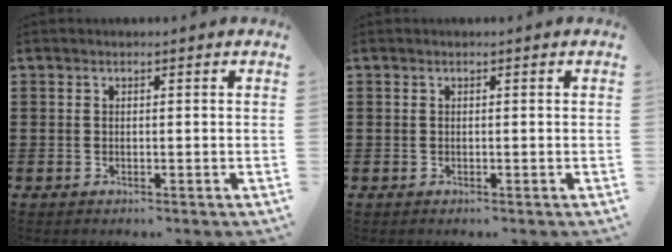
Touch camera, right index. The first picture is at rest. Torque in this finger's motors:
{"motor_torque": [-0.06, -0.03, 0.02, 0.01]}